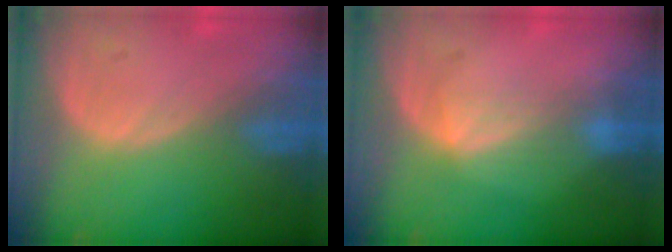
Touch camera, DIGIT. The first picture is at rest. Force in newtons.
{"total": 2.7, "press": 2.7, "slide": 0.4}